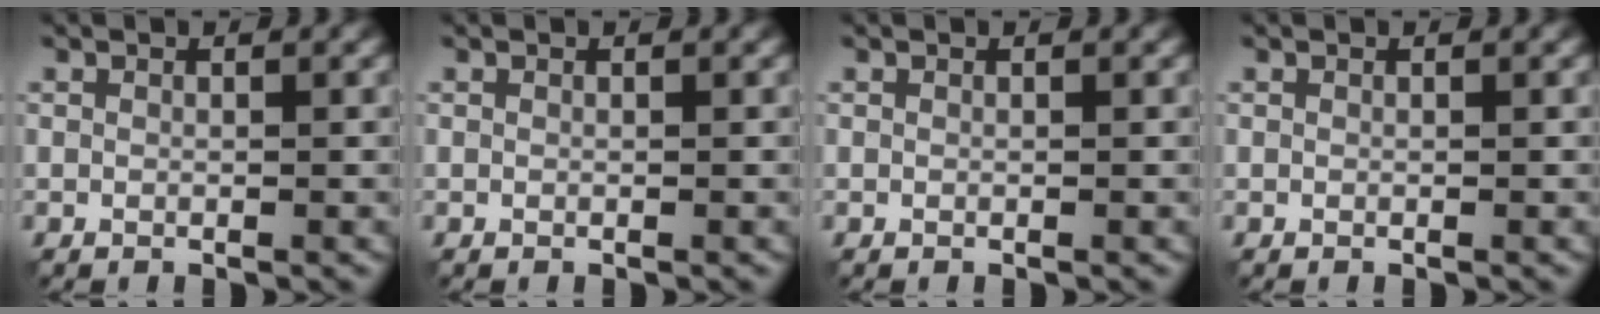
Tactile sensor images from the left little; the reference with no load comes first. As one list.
[{"total": 0.0}, {"total": 0.0}, {"total": 0.0}]